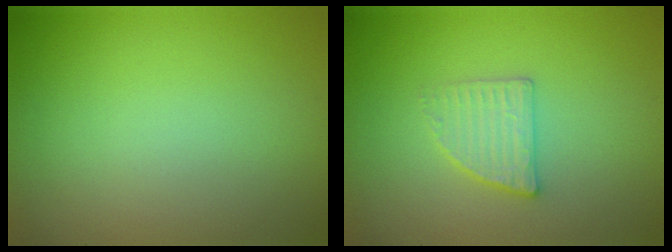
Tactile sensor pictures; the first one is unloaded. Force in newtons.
{"total": 2.3, "press": 2.2, "slide": 0.5}